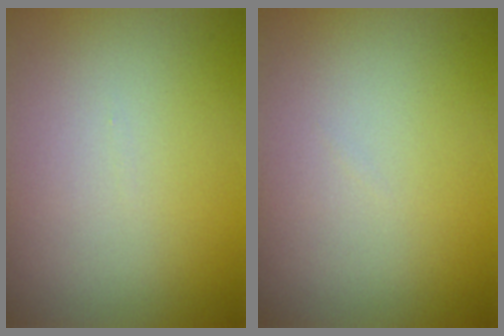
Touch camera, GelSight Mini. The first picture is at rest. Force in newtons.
{"total": 0.0}